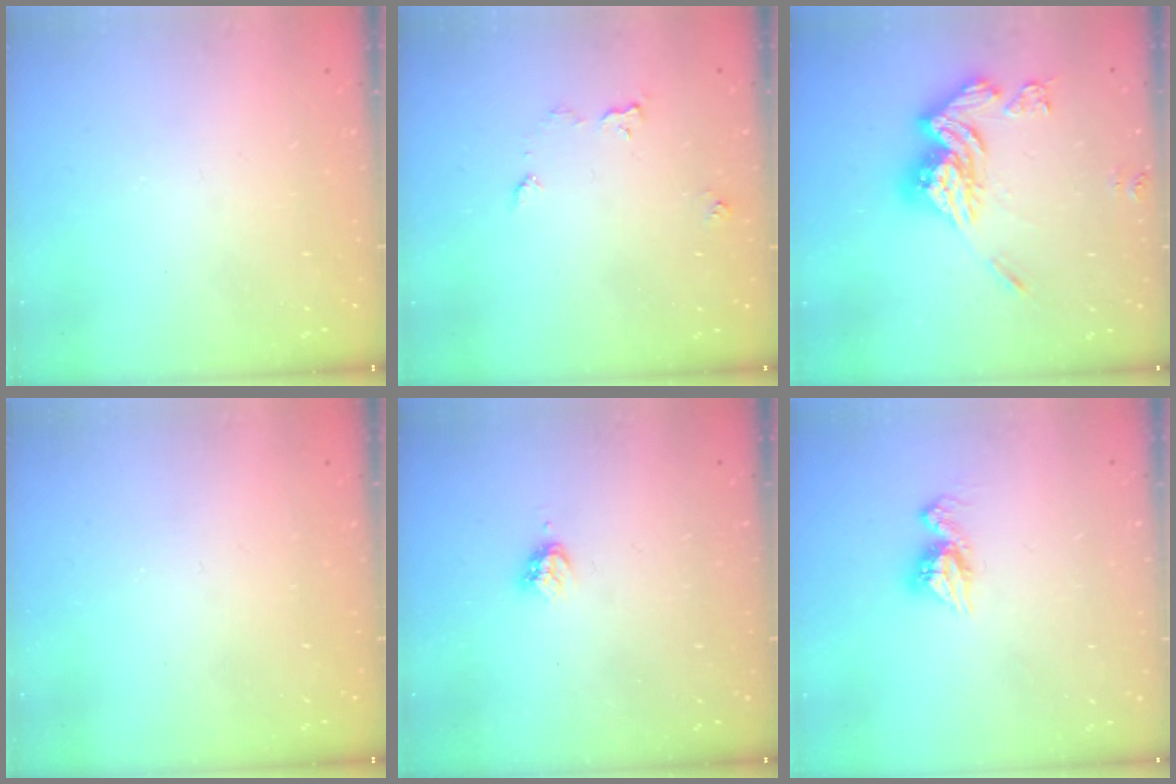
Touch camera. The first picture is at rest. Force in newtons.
{"total": 5.3, "press": 5.2, "slide": 0.6}
{"total": 17.1, "press": 17.0, "slide": 1.9}
{"total": 0.0}
{"total": 3.2, "press": 3.2, "slide": 0.5}
{"total": 8.1, "press": 8.1, "slide": 0.6}